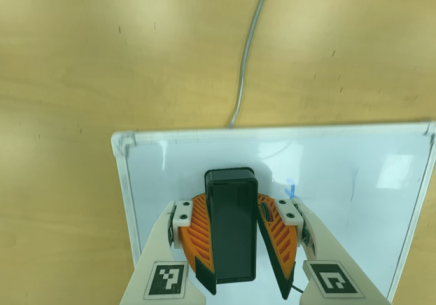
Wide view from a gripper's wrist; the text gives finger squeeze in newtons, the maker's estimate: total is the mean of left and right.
{"total": 13.4, "left": 16.4, "right": 10.3}